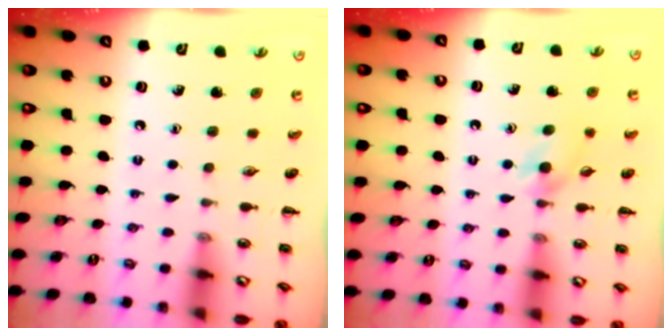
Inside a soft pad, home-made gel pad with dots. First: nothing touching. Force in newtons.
{"total": 5.5, "press": 5.0, "slide": 2.2}